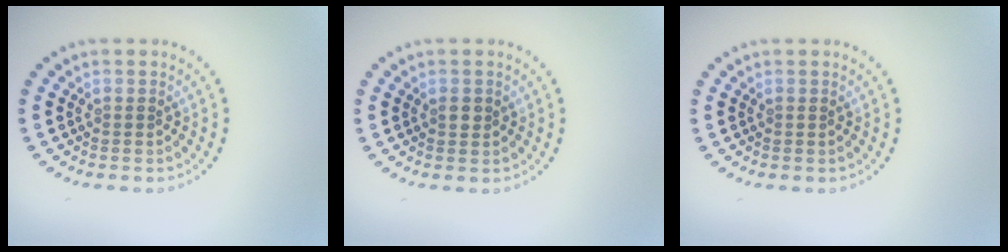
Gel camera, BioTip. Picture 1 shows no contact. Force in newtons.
{"total": 1.0, "press": 1.0, "slide": 0.2}
{"total": 0.0}